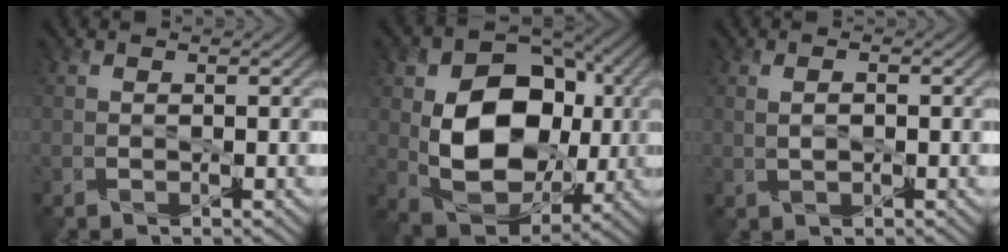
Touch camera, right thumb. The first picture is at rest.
{"total": 14.7, "force": [0.8, 10.5, 10.3], "torque": [-0.168, -0.019, 0.030]}
{"total": 1.8, "force": [0.4, 0.9, 1.5], "torque": [-0.016, 0.007, 0.002]}